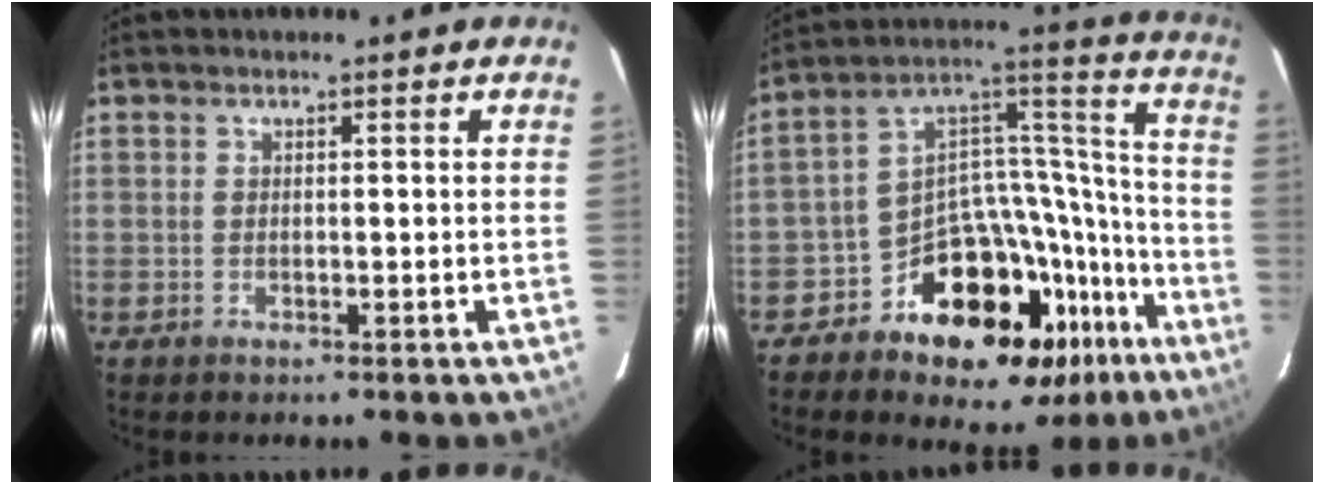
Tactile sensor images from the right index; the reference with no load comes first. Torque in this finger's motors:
{"motor_torque": [1.07, -1.07, 0.48, 0.07]}